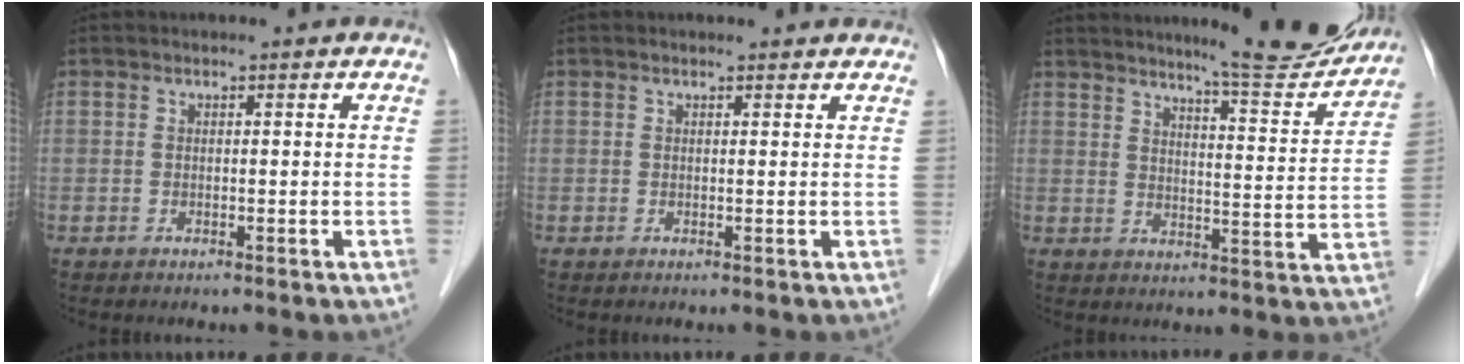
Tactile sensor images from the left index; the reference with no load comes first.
{"total": 2.8, "force": [2.6, 0.5, 0.6], "torque": [-0.014, 0.011, 0.024]}
{"total": 12.9, "force": [12.0, 0.2, 4.7], "torque": [-0.061, -0.025, 0.153]}